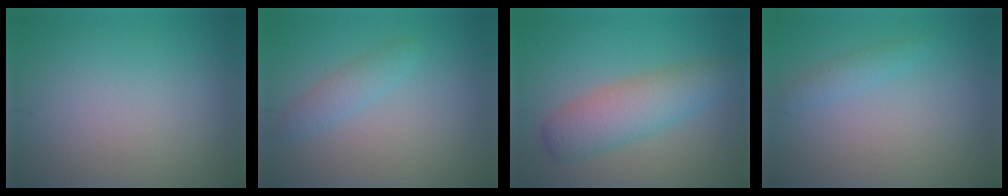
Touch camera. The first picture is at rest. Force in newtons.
{"total": 1.8, "press": 1.8, "slide": 0.1}
{"total": 4.8, "press": 4.8, "slide": 0.1}
{"total": 1.3, "press": 1.3, "slide": 0.1}